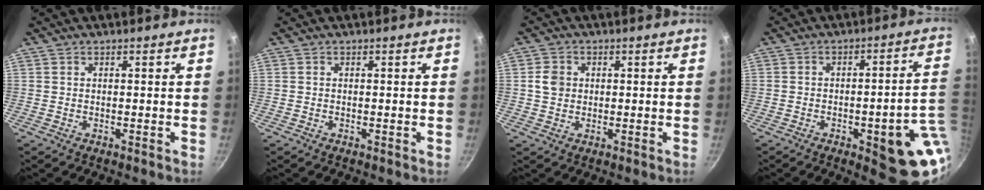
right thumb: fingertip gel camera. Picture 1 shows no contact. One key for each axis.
{"total": 0.0}
{"total": 3.7, "fx": 0.3, "fy": 3.2, "fz": 1.8, "tx": -0.021, "ty": 0.006, "tz": 0.001}
{"total": 16.0, "fx": -4.4, "fy": 4.7, "fz": 14.6, "tx": -0.135, "ty": 0.024, "tz": -0.054}